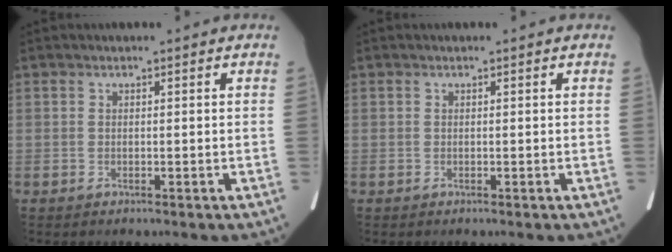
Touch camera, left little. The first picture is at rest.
{"total": 0.0}